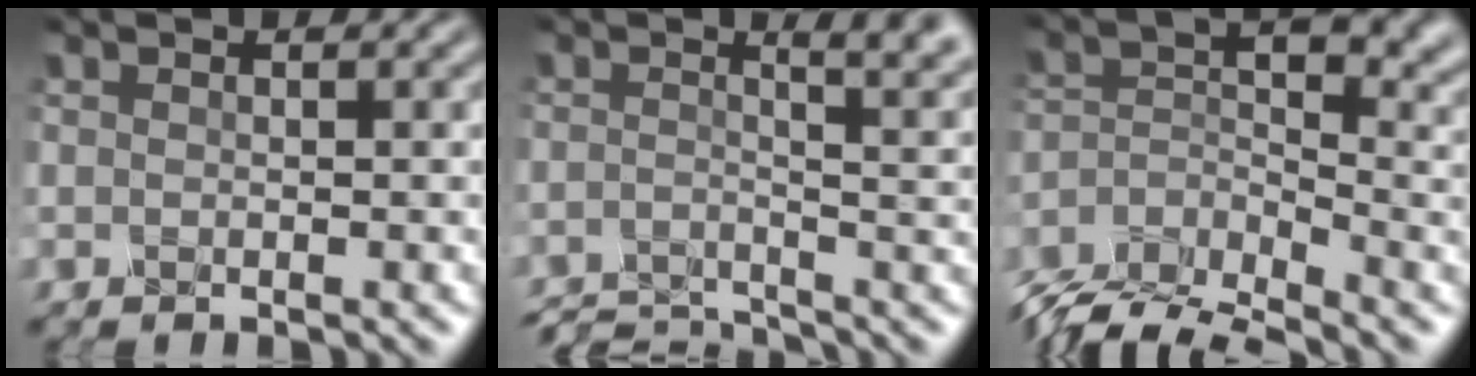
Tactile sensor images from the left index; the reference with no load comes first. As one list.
[{"total": 6.3, "force": [-3.3, 2.2, 4.9], "torque": [-0.030, -0.009, -0.062]}, {"total": 8.5, "force": [-7.0, 2.7, 4.0], "torque": [-0.059, -0.009, -0.140]}]